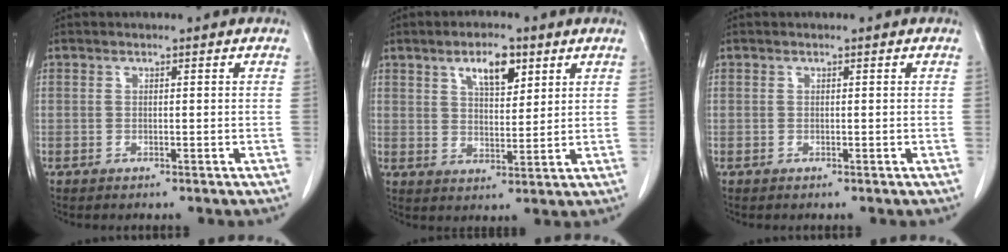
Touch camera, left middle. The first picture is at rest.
{"total": 6.4, "force": [3.5, 2.3, 4.8], "torque": [-0.081, 0.002, 0.059]}
{"total": 0.0}